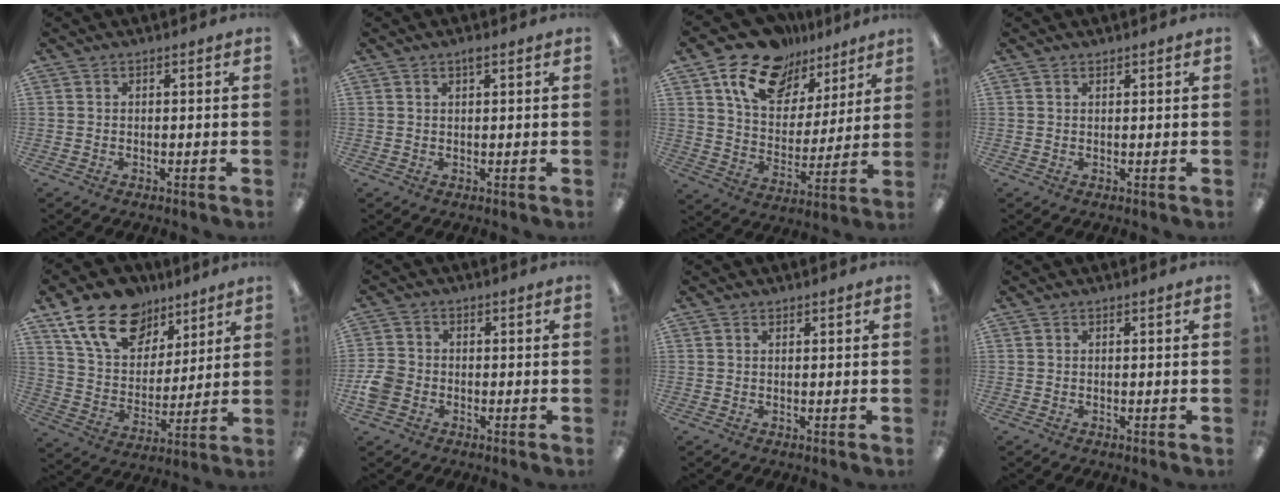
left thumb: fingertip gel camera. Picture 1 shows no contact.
{"total": 1.4, "force": [1.0, 0.4, 0.9], "torque": [-0.012, -0.001, 0.016]}
{"total": 15.4, "force": [10.9, 9.1, 5.9], "torque": [-0.120, -0.063, 0.202]}
{"total": 0.7, "force": [0.6, 0.2, 0.1], "torque": [-0.002, 0.000, 0.012]}
{"total": 17.4, "force": [11.2, 10.8, 7.8], "torque": [-0.145, -0.050, 0.211]}
{"total": 5.2, "force": [-1.8, 4.3, 2.5], "torque": [-0.052, 0.013, -0.032]}
{"total": 0.6, "force": [0.4, 0.2, 0.3], "torque": [-0.006, 0.001, 0.008]}
{"total": 0.0}